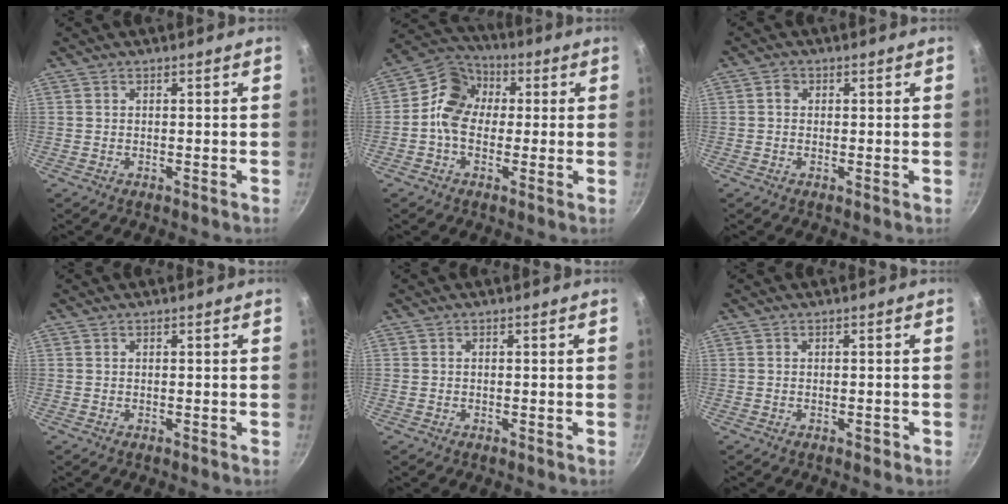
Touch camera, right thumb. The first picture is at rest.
{"total": 10.1, "force": [0.4, 8.2, 5.9], "torque": [-0.073, 0.025, -0.021]}
{"total": 1.6, "force": [0.2, 1.3, 0.8], "torque": [-0.008, 0.002, -0.001]}
{"total": 0.0}
{"total": 0.0}
{"total": 0.9, "force": [-0.5, 0.5, 0.6], "torque": [-0.006, 0.004, -0.005]}